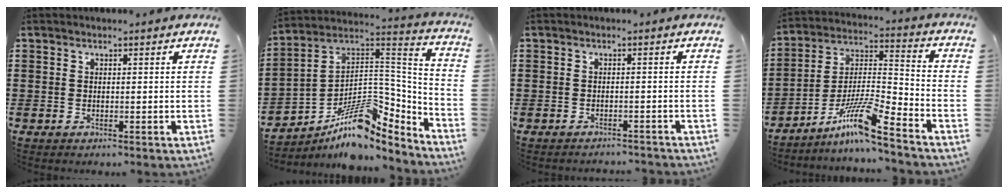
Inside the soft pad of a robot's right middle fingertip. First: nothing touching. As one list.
[{"total": 10.2, "force": [-6.7, 4.4, 6.3], "torque": [-0.123, -0.016, -0.132]}, {"total": 1.3, "force": [-1.3, 0.1, -0.1], "torque": [-0.002, 0.004, -0.030]}, {"total": 11.1, "force": [-8.2, 0.8, 7.5], "torque": [-0.155, -0.003, -0.164]}]